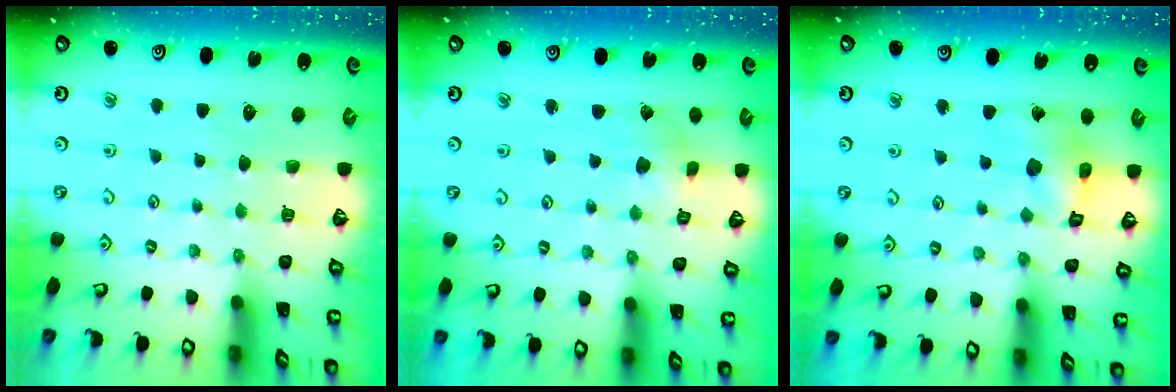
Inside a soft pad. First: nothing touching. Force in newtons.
{"total": 2.3, "press": 2.3, "slide": 0.1}
{"total": 10.1, "press": 10.1, "slide": 1.1}